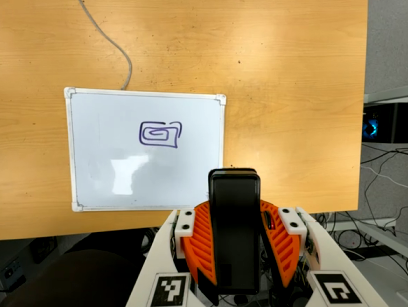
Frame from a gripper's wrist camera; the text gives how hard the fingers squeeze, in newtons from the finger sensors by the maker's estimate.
{"total": 8.1, "left": 6.4, "right": 9.8}